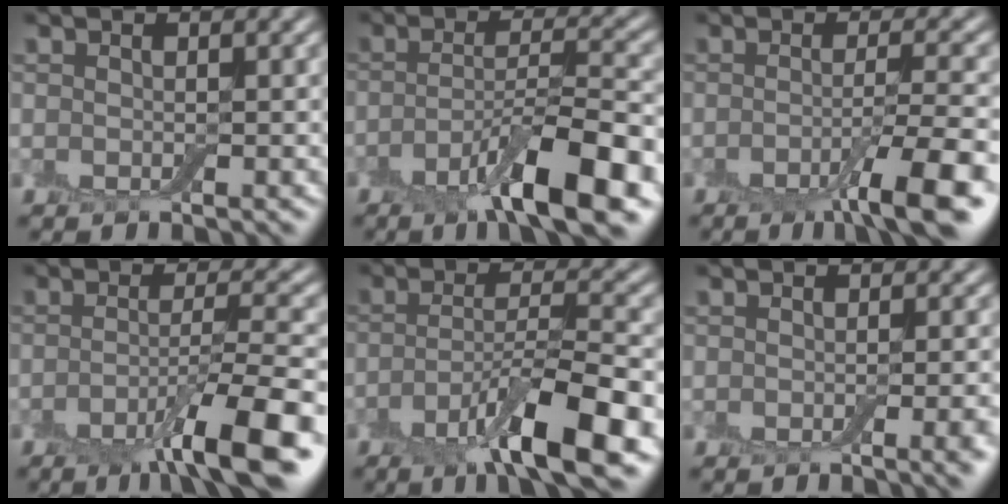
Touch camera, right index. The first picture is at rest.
{"total": 8.6, "force": [-4.2, 1.8, 7.2], "torque": [-0.114, 0.007, -0.076]}
{"total": 6.4, "force": [-2.9, 1.1, 5.6], "torque": [-0.079, -0.002, -0.049]}
{"total": 7.8, "force": [-3.8, 1.2, 6.7], "torque": [-0.096, 0.005, -0.067]}
{"total": 8.6, "force": [-4.2, 1.8, 7.3], "torque": [-0.118, 0.003, -0.077]}
{"total": 3.5, "force": [-1.0, 1.2, 3.1], "torque": [-0.026, -0.001, -0.009]}